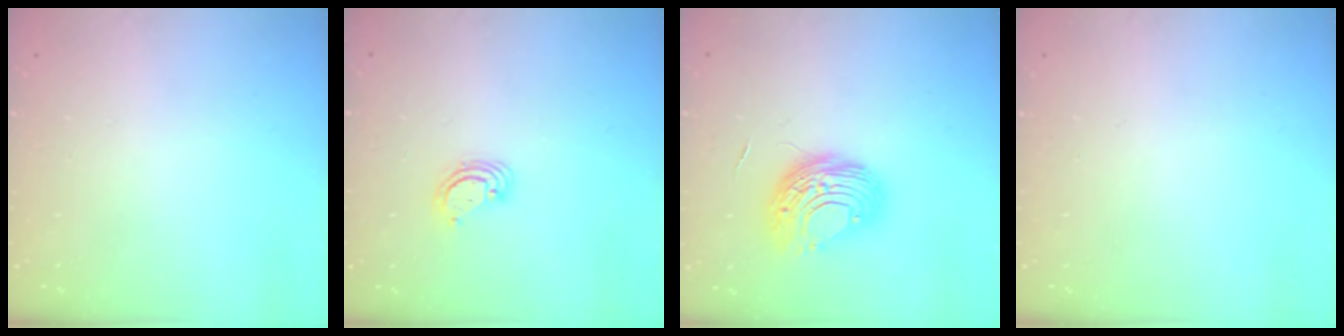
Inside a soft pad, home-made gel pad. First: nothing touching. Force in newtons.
{"total": 3.7, "press": 3.7, "slide": 0.3}
{"total": 9.6, "press": 9.5, "slide": 0.9}
{"total": 0.0}